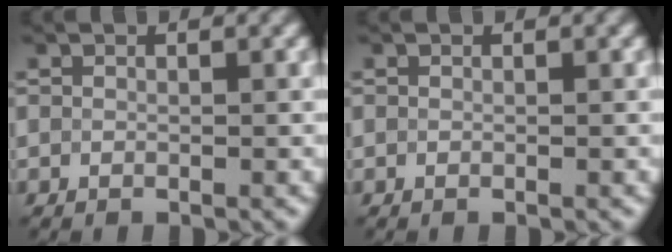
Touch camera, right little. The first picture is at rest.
{"total": 0.0}